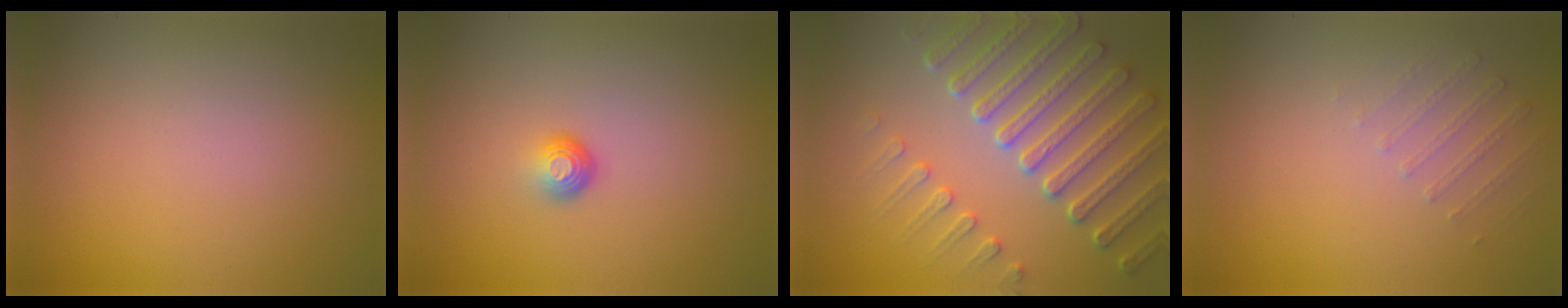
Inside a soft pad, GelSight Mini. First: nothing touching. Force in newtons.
{"total": 1.6, "press": 1.0, "slide": 1.2}
{"total": 7.5, "press": 5.5, "slide": 5.0}
{"total": 1.1, "press": 0.7, "slide": 0.8}